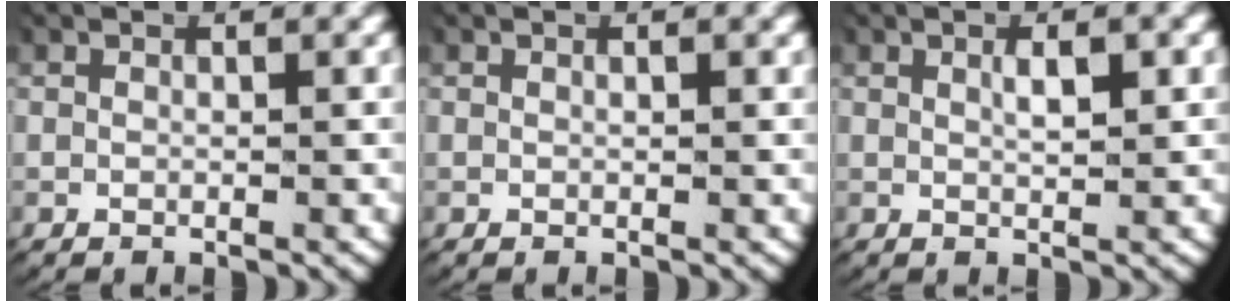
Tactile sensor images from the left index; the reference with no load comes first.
{"total": 0.0}
{"total": 1.9, "force": [0.5, 0.5, 1.7], "torque": [-0.026, -0.003, 0.013]}